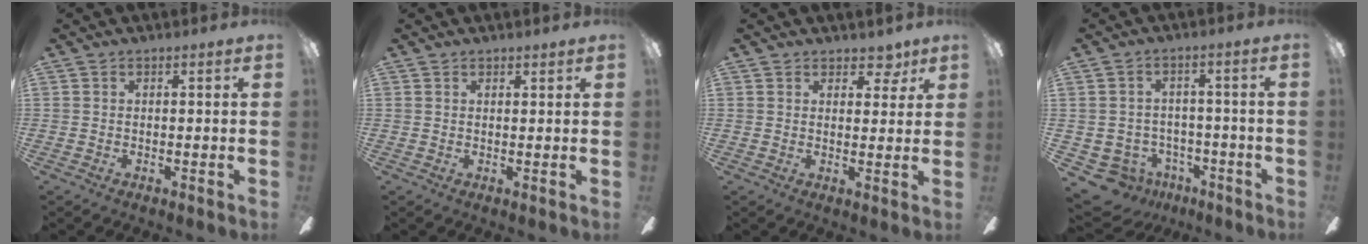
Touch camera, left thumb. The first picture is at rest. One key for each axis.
{"total": 1.2, "fx": 1.1, "fy": 0.5, "fz": 0.1, "tx": -0.001, "ty": 0.001, "tz": 0.021}
{"total": 5.2, "fx": 3.7, "fy": 3.2, "fz": 1.9, "tx": -0.006, "ty": -0.017, "tz": 0.061}
{"total": 7.3, "fx": -5.0, "fy": 5.1, "fz": 1.5, "tx": -0.058, "ty": 0.025, "tz": -0.092}